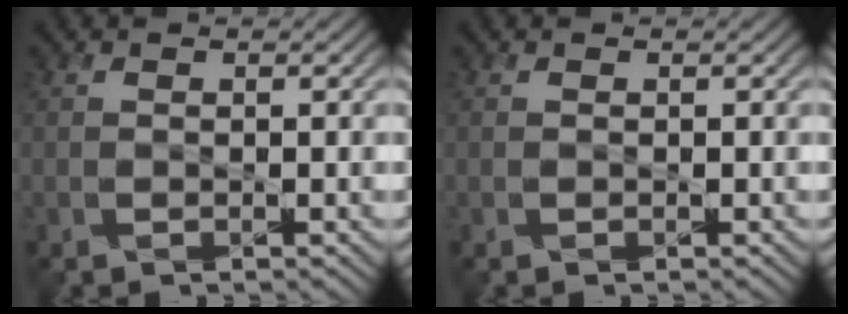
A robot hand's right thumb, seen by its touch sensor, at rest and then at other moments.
{"total": 0.0}